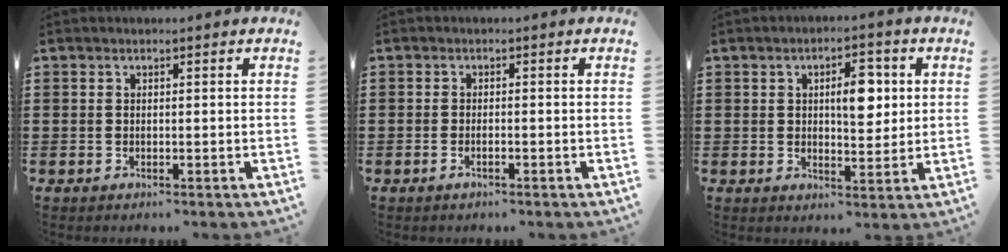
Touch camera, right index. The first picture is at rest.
{"total": 0.9, "force": [-0.6, 0.2, 0.6], "torque": [-0.015, -0.004, -0.010]}
{"total": 6.2, "force": [1.5, 2.9, 5.2], "torque": [-0.076, 0.000, 0.016]}